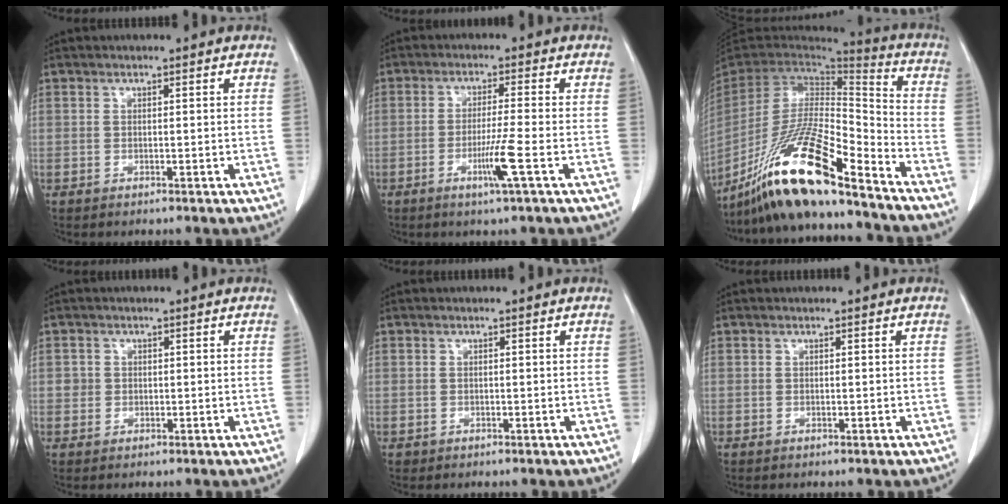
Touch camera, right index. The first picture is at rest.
{"total": 5.4, "force": [-2.1, -1.0, 4.8], "torque": [-0.090, -0.013, -0.042]}
{"total": 21.0, "force": [-15.2, 2.1, 14.3], "torque": [-0.285, -0.032, -0.280]}
{"total": 1.5, "force": [0.0, 1.5, 0.2], "torque": [0.003, 0.004, -0.001]}
{"total": 0.6, "force": [-0.1, 0.6, -0.1], "torque": [0.002, 0.006, -0.002]}
{"total": 0.0}